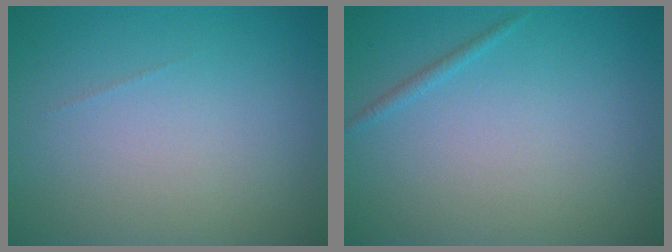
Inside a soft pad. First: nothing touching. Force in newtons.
{"total": 0.6, "press": 0.6, "slide": 0.1}